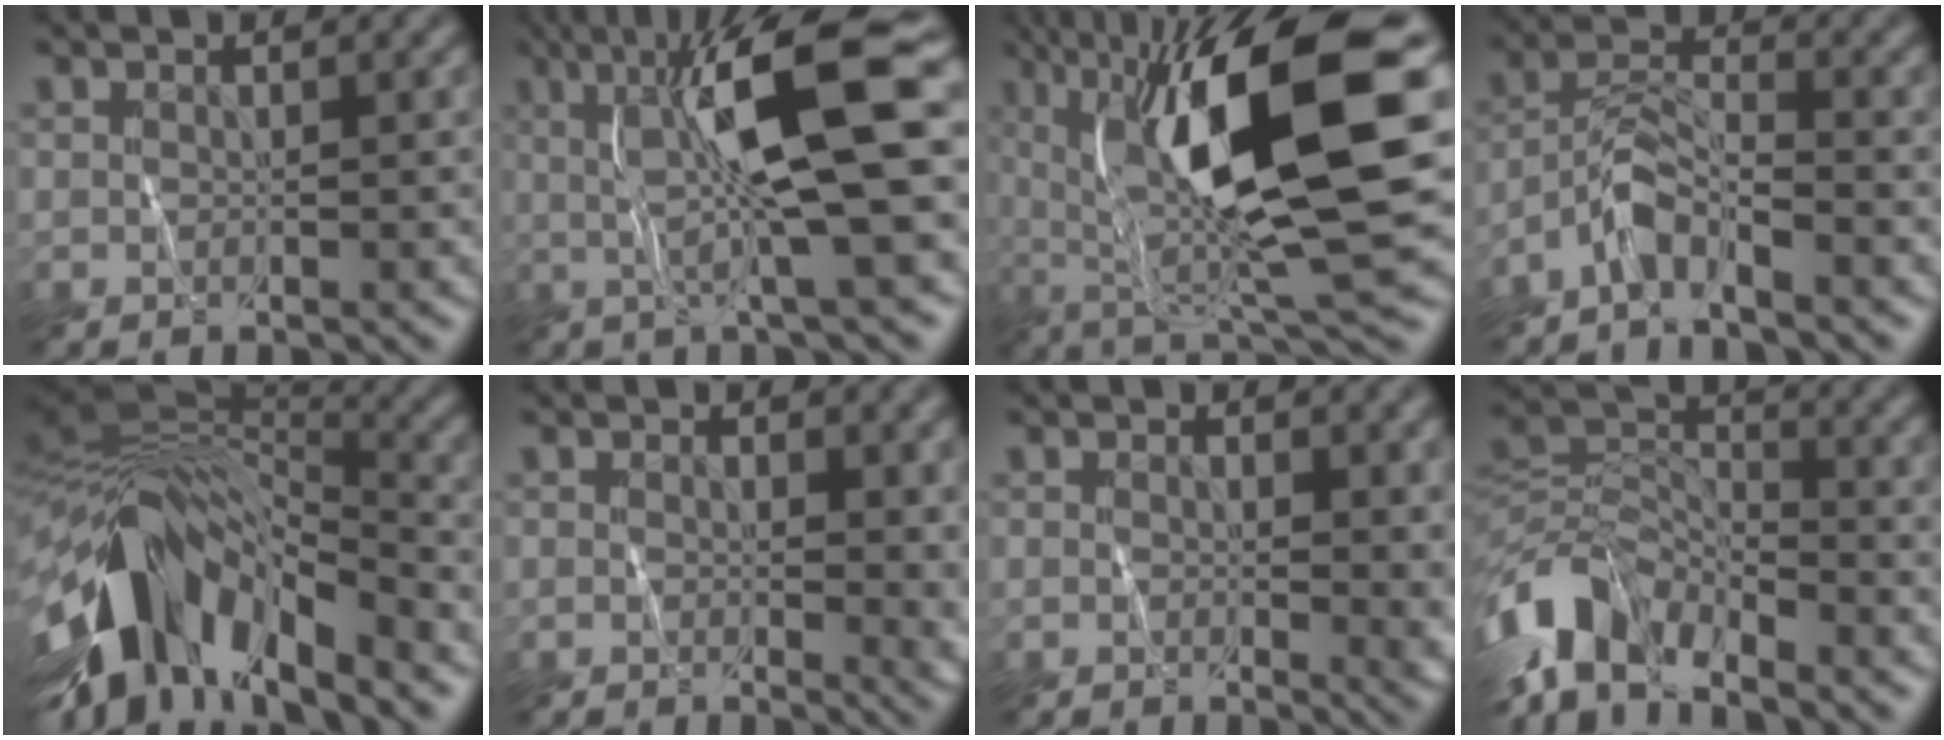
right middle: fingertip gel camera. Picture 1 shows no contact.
{"total": 10.5, "force": [2.0, 2.0, 10.1], "torque": [-0.164, 0.000, 0.039]}
{"total": 15.3, "force": [3.2, 3.5, 14.5], "torque": [-0.246, 0.004, 0.054]}
{"total": 3.2, "force": [-2.6, 0.5, 1.8], "torque": [-0.037, 0.013, -0.059]}
{"total": 13.7, "force": [-5.2, 6.6, 10.8], "torque": [-0.209, 0.013, -0.093]}
{"total": 4.3, "force": [0.3, 2.0, 3.8], "torque": [-0.030, -0.004, 0.005]}
{"total": 3.8, "force": [0.3, 1.6, 3.4], "torque": [-0.030, -0.005, 0.006]}
{"total": 7.3, "force": [-4.9, 3.6, 4.1], "torque": [-0.075, -0.001, -0.107]}